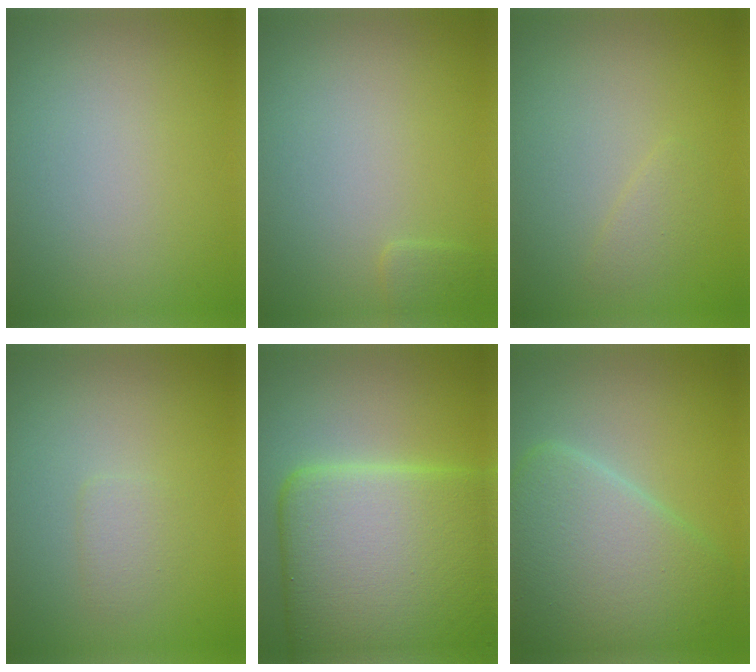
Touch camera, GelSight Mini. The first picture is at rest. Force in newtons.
{"total": 0.9, "press": 0.9, "slide": 0.0}
{"total": 1.1, "press": 1.1, "slide": 0.1}
{"total": 1.3, "press": 1.3, "slide": 0.1}
{"total": 15.6, "press": 15.6, "slide": 0.3}
{"total": 8.1, "press": 8.1, "slide": 0.2}